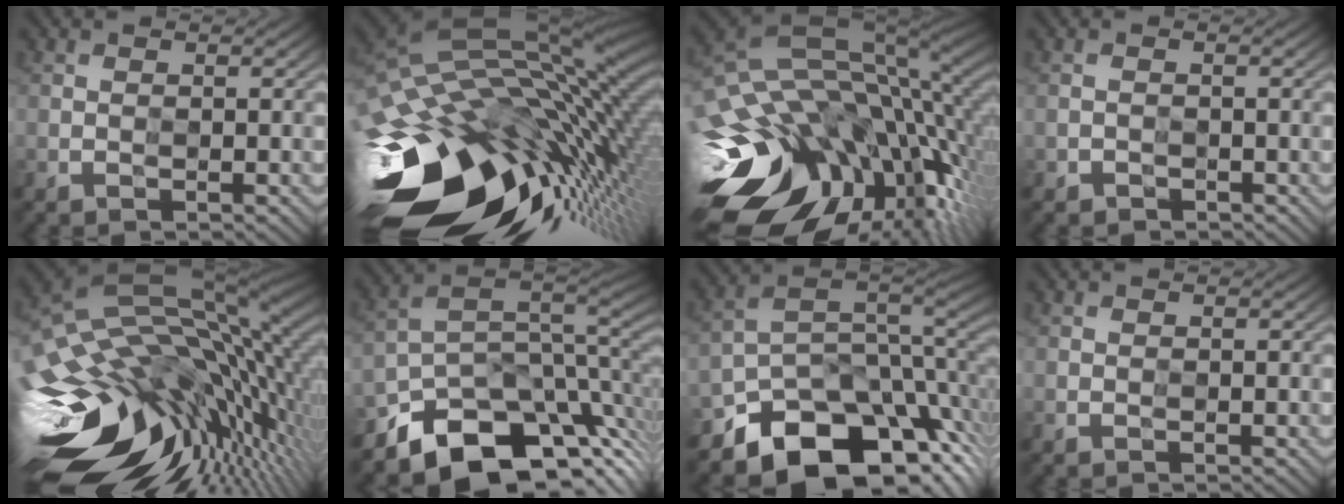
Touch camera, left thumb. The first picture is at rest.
{"total": 18.2, "force": [-6.1, 10.7, 13.4], "torque": [-0.261, -0.020, -0.076]}
{"total": 18.7, "force": [-5.5, 11.9, 13.3], "torque": [-0.292, -0.036, -0.068]}
{"total": 0.9, "force": [-0.2, 0.5, -0.7], "torque": [0.015, -0.001, -0.005]}
{"total": 17.8, "force": [-3.8, 10.0, 14.2], "torque": [-0.279, -0.023, -0.055]}
{"total": 11.1, "force": [-6.0, 7.2, 6.0], "torque": [-0.114, -0.021, -0.092]}
{"total": 13.9, "force": [-9.1, 8.4, 6.3], "torque": [-0.115, -0.029, -0.138]}
{"total": 0.0}